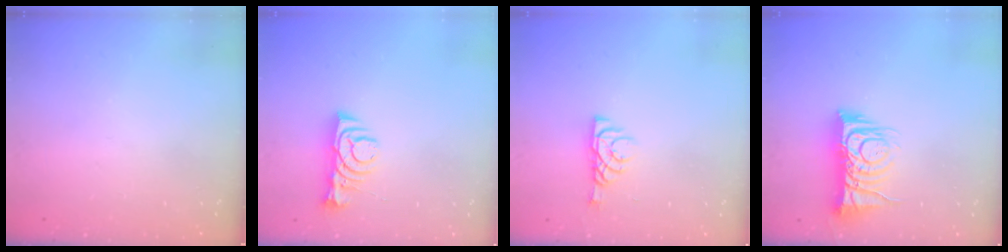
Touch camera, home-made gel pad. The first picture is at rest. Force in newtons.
{"total": 7.0, "press": 7.0, "slide": 0.8}
{"total": 6.0, "press": 6.0, "slide": 0.7}
{"total": 10.8, "press": 10.8, "slide": 0.7}